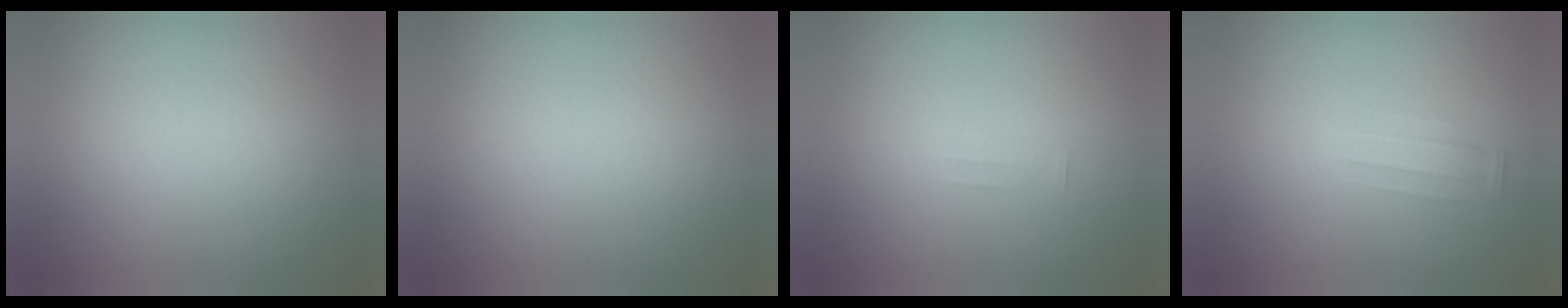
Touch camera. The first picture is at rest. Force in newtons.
{"total": 0.0}
{"total": 1.3}
{"total": 1.6}